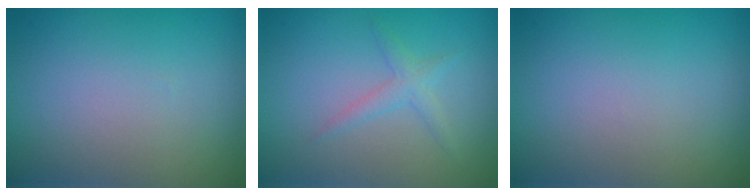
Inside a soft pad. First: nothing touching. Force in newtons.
{"total": 1.4, "press": 1.4, "slide": 0.1}
{"total": 0.0}